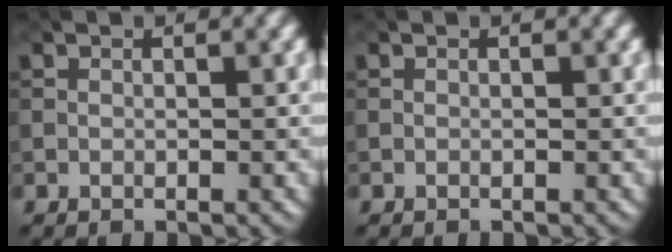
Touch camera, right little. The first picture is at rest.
{"total": 0.0}